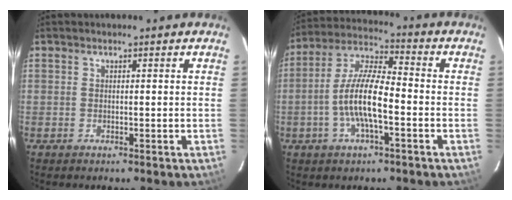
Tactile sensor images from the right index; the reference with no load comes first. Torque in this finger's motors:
{"motor_torque": [1.92, -0.22, 1.05, 0.21]}